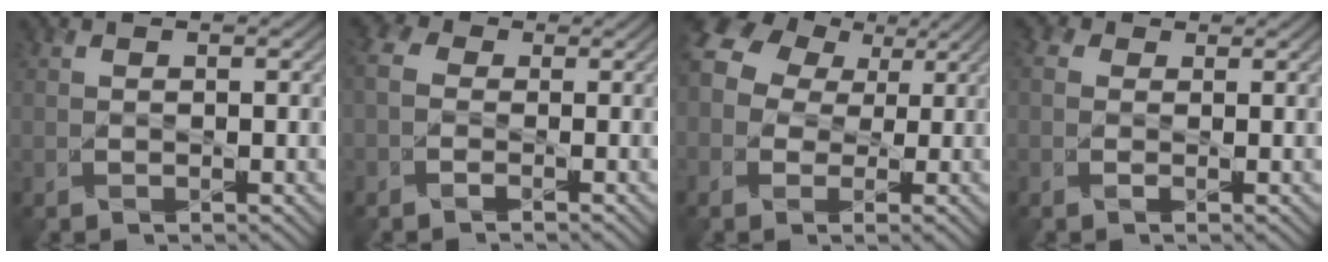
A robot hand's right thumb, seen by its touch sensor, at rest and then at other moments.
{"total": 3.7, "force": [-0.9, 2.8, 2.1], "torque": [-0.061, 0.002, -0.031]}
{"total": 10.1, "force": [2.2, 8.0, 5.9], "torque": [-0.147, 0.018, 0.031]}
{"total": 2.3, "force": [0.3, 1.8, 1.3], "torque": [-0.033, 0.001, -0.001]}